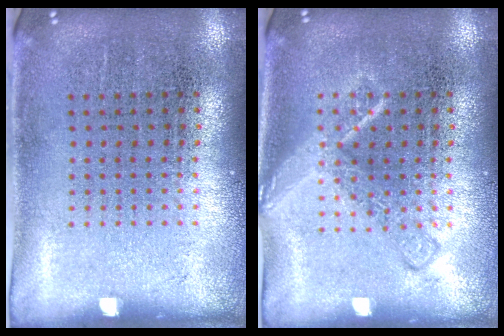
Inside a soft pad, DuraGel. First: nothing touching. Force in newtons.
{"total": 2.0, "press": 2.0, "slide": 0.4}